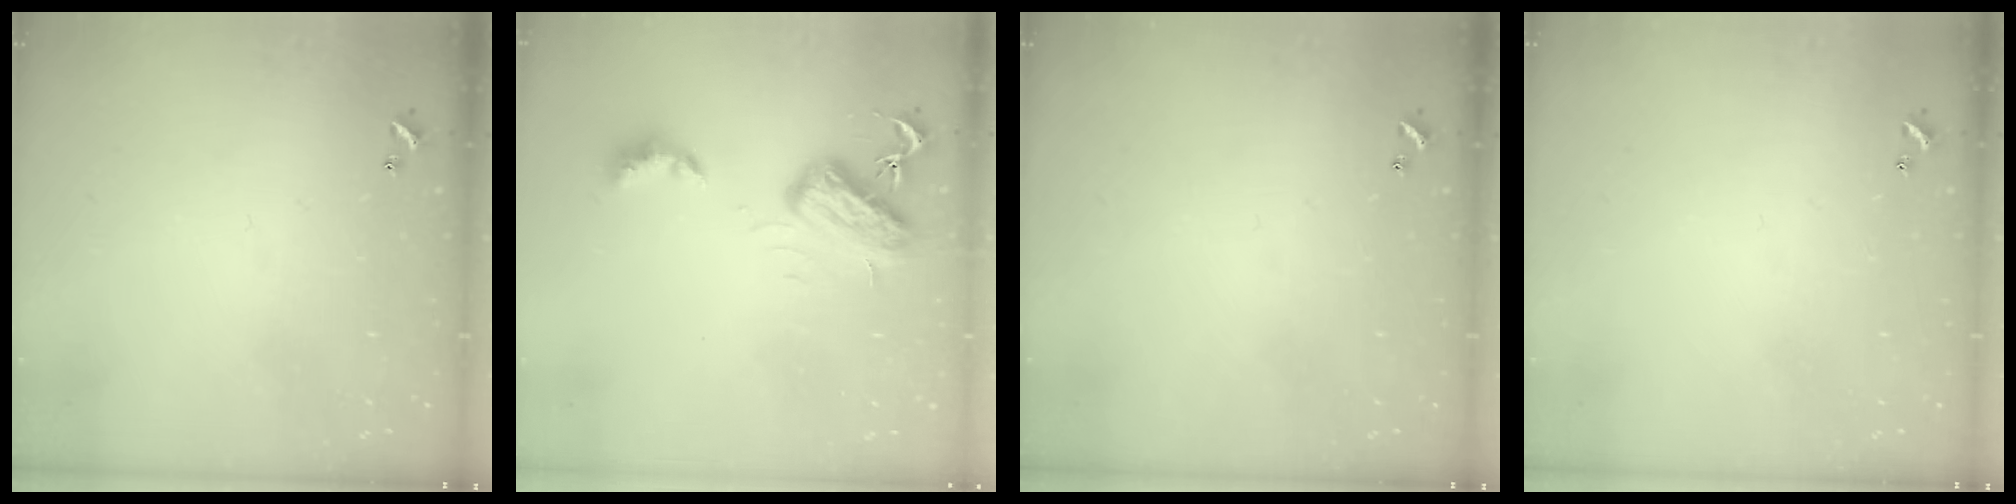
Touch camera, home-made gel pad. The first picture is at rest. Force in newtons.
{"total": 5.9, "press": 5.9, "slide": 0.7}
{"total": 0.0}
{"total": 0.0}